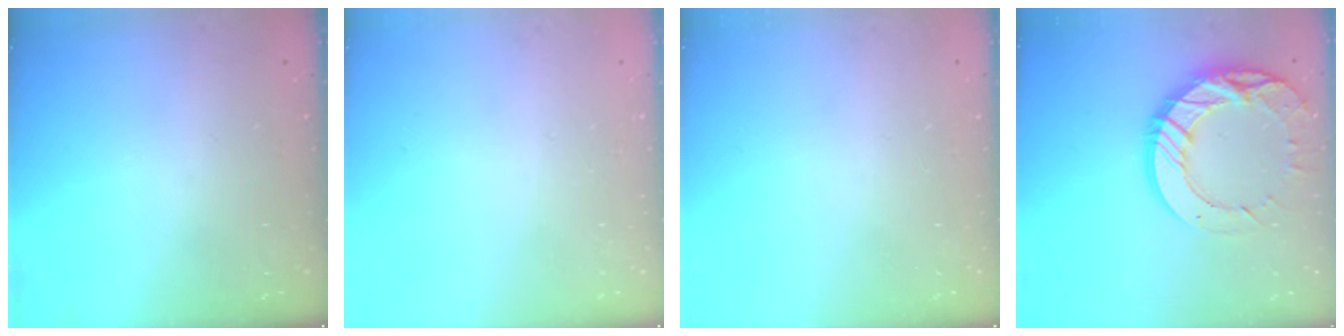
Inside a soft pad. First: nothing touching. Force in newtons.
{"total": 0.0}
{"total": 0.0}
{"total": 17.3, "press": 17.2, "slide": 1.8}